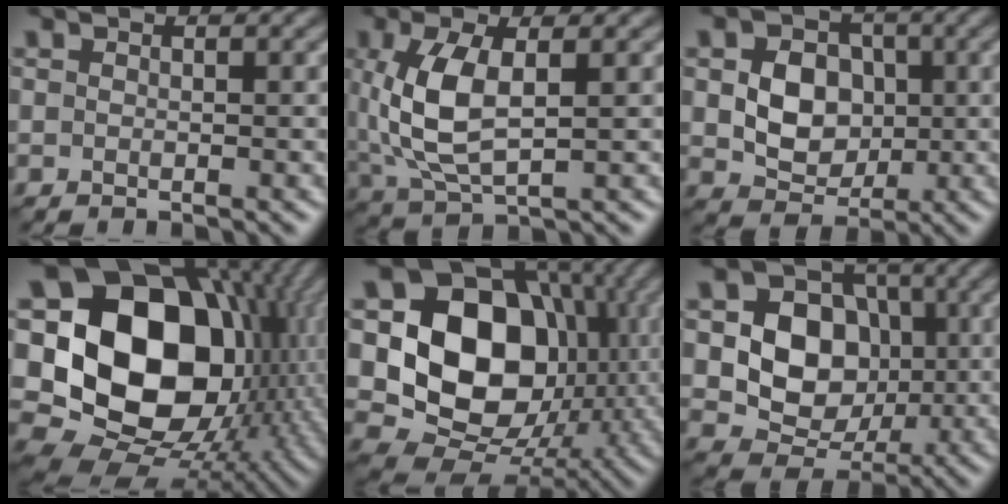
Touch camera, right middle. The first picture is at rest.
{"total": 6.6, "force": [0.8, 3.1, 5.8], "torque": [-0.139, 0.000, 0.020]}
{"total": 5.1, "force": [0.2, 4.1, 3.1], "torque": [-0.061, -0.002, 0.002]}
{"total": 19.8, "force": [1.5, 14.9, 13.0], "torque": [-0.232, -0.006, 0.050]}
{"total": 14.5, "force": [1.0, 11.2, 9.1], "torque": [-0.134, -0.006, 0.007]}
{"total": 7.9, "force": [0.2, 6.5, 4.6], "torque": [-0.069, 0.004, -0.005]}